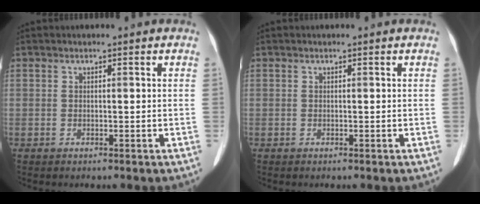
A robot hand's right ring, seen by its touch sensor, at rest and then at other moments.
{"total": 0.0}